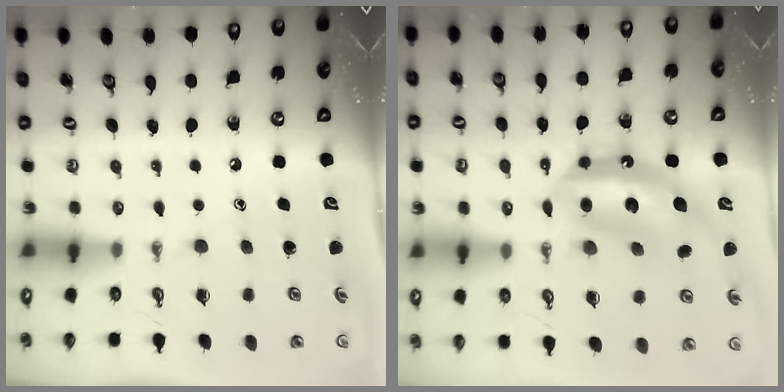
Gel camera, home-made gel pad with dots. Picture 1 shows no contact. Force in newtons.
{"total": 12.6, "press": 12.5, "slide": 1.4}